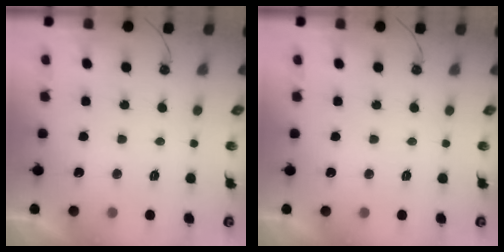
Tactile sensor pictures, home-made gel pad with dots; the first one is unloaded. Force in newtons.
{"total": 0.0}